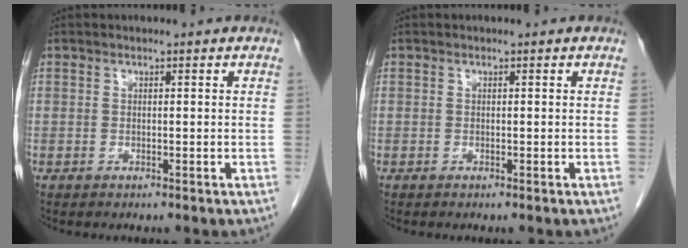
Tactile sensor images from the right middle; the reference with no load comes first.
{"total": 0.0}